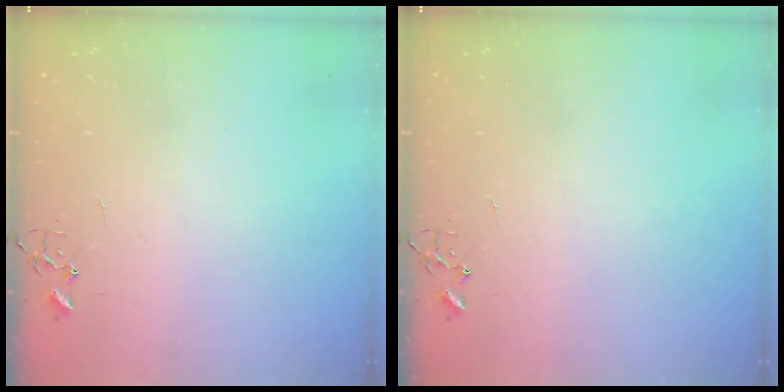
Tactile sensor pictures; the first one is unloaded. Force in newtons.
{"total": 0.0}